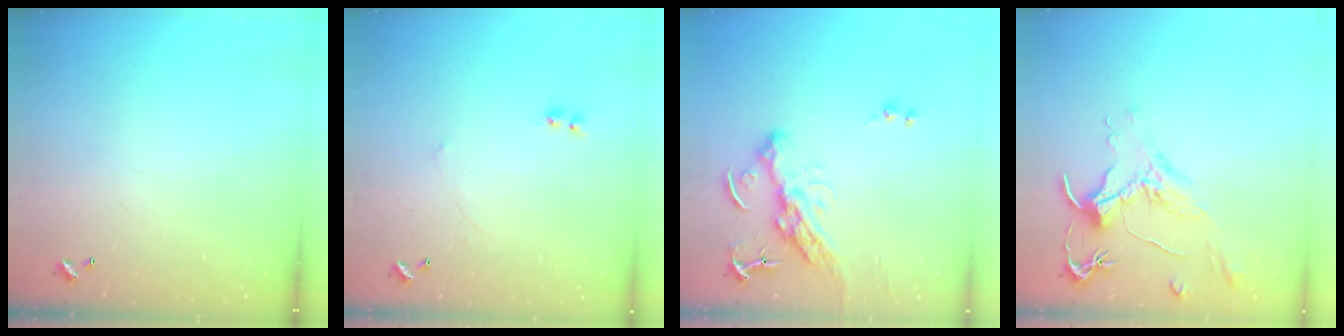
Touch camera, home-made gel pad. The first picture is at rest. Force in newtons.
{"total": 2.3, "press": 2.3, "slide": 0.3}
{"total": 12.7, "press": 12.6, "slide": 1.7}
{"total": 1.6, "press": 1.5, "slide": 0.7}